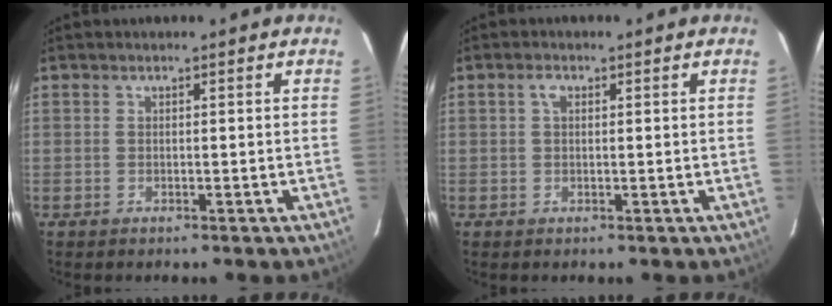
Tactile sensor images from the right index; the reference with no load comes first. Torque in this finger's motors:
{"motor_torque": [0.10, 0.00, 0.10, 0.04]}